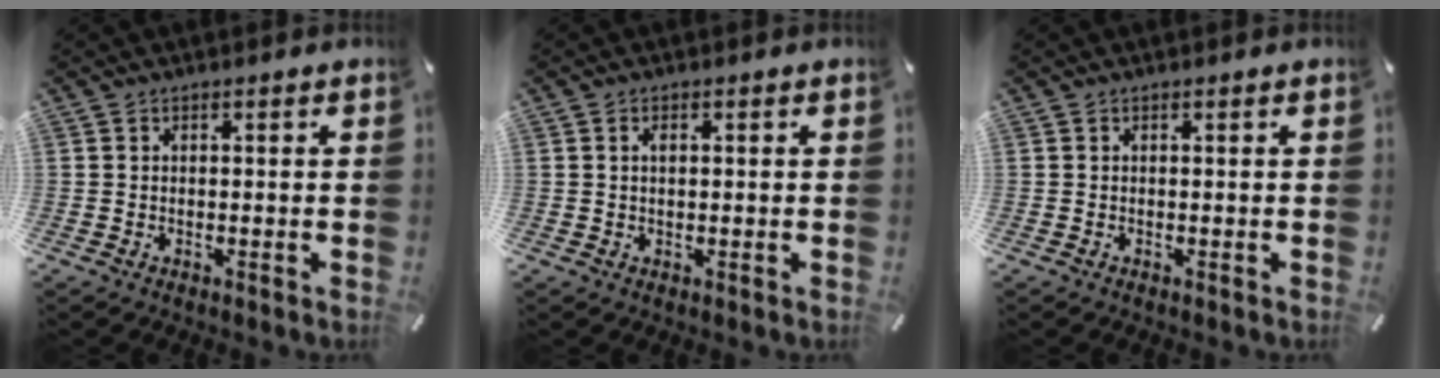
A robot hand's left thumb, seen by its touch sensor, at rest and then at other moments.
{"total": 1.3, "force": [0.3, 0.7, 1.1], "torque": [-0.022, 0.004, 0.005]}
{"total": 0.0}